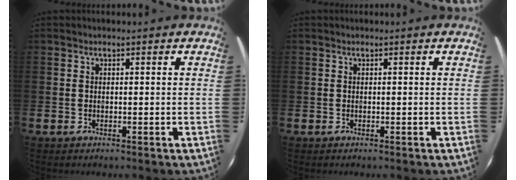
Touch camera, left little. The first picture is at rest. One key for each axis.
{"total": 0.0}